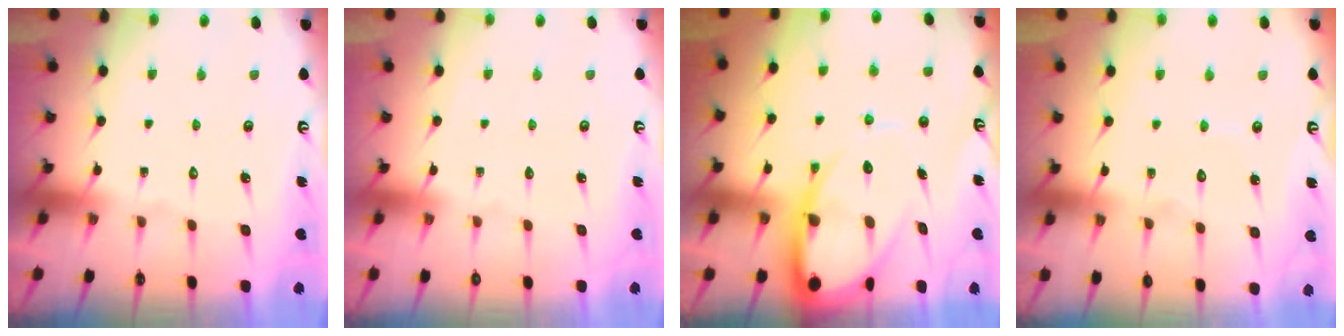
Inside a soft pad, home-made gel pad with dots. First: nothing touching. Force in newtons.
{"total": 0.0}
{"total": 14.0, "press": 13.9, "slide": 1.7}
{"total": 3.7, "press": 3.7, "slide": 0.3}